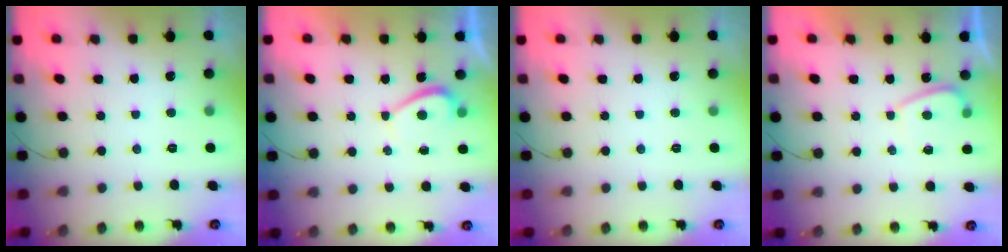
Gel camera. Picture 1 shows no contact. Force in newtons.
{"total": 1.0, "press": 0.9, "slide": 0.6}
{"total": 0.0}
{"total": 1.9, "press": 1.7, "slide": 0.7}